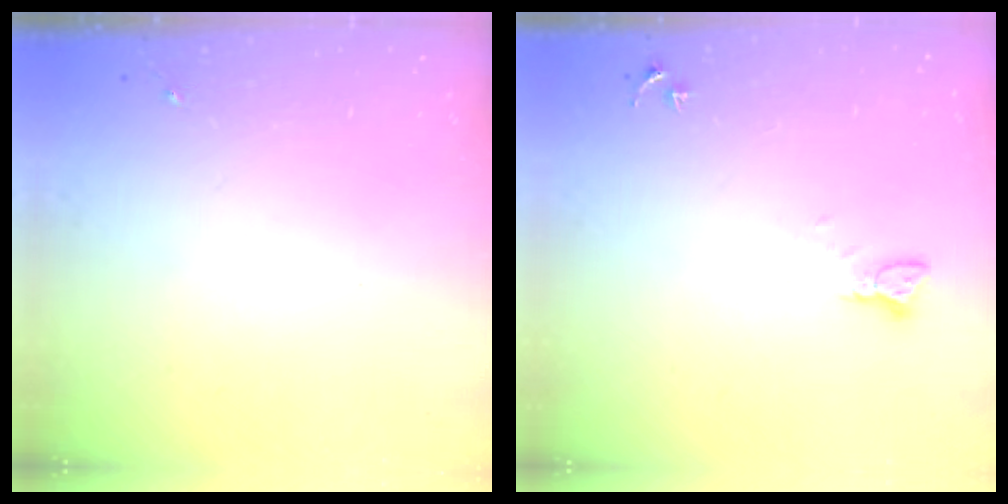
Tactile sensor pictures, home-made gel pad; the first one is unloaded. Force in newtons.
{"total": 2.2, "press": 2.2, "slide": 0.2}